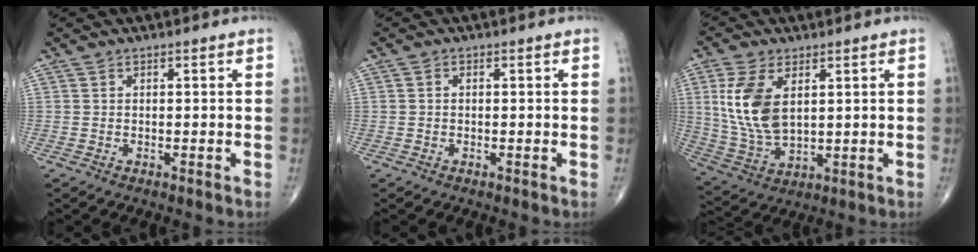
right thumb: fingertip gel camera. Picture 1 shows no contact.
{"total": 0.6, "force": [-0.1, 0.4, 0.4], "torque": [-0.005, 0.003, -0.003]}
{"total": 12.2, "force": [3.2, 6.6, 9.7], "torque": [-0.199, -0.014, 0.073]}